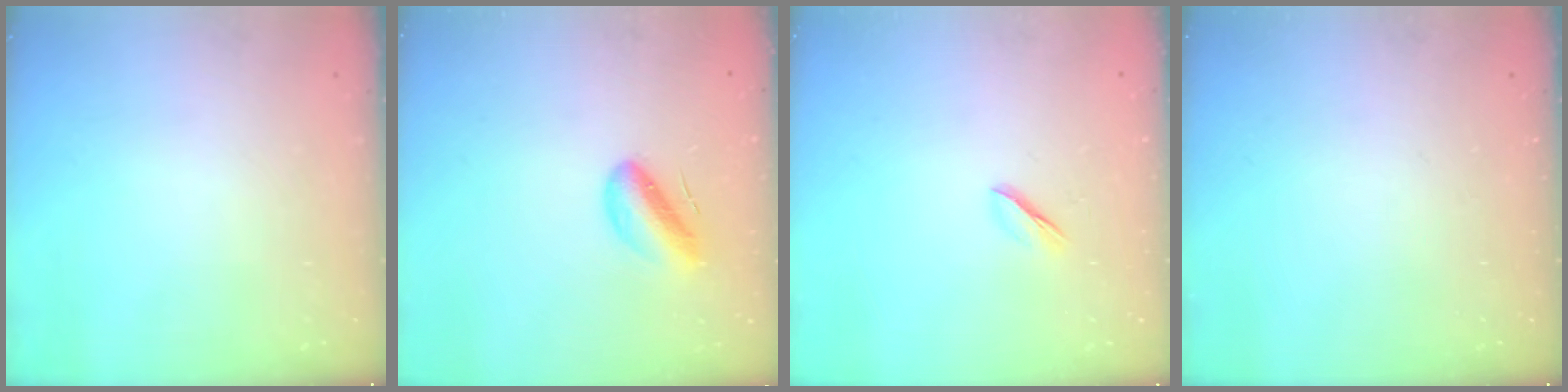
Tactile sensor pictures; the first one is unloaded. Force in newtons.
{"total": 7.4, "press": 6.9, "slide": 2.5}
{"total": 1.9, "press": 1.8, "slide": 0.7}
{"total": 0.0}